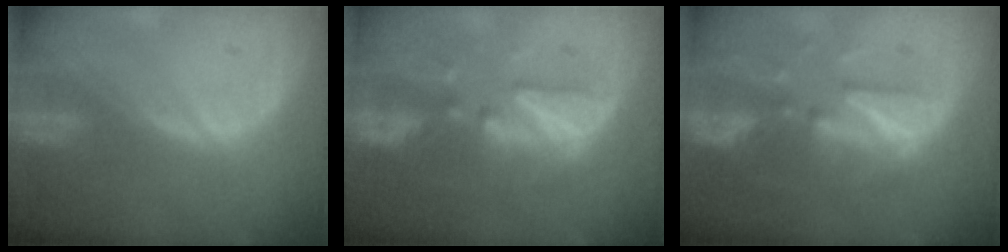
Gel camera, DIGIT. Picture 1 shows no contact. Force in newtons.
{"total": 8.6, "press": 8.1, "slide": 2.7}
{"total": 9.7, "press": 8.6, "slide": 4.4}